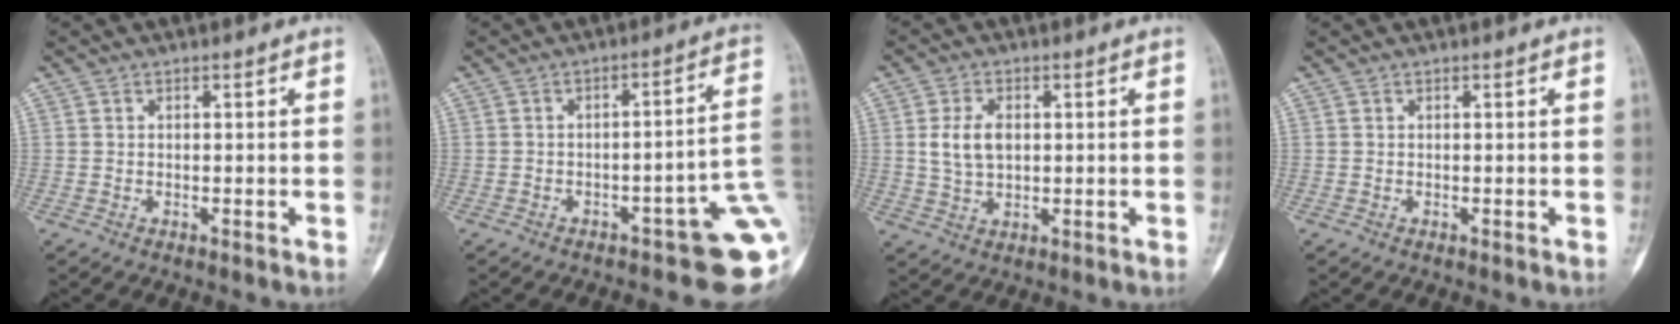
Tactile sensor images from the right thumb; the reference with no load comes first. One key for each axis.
{"total": 13.2, "fx": -5.2, "fy": 4.4, "fz": 11.3, "tx": -0.083, "ty": 0.051, "tz": -0.059}
{"total": 6.3, "fx": 0.9, "fy": 4.1, "fz": 4.7, "tx": -0.085, "ty": -0.001, "tz": 0.021}
{"total": 0.0}